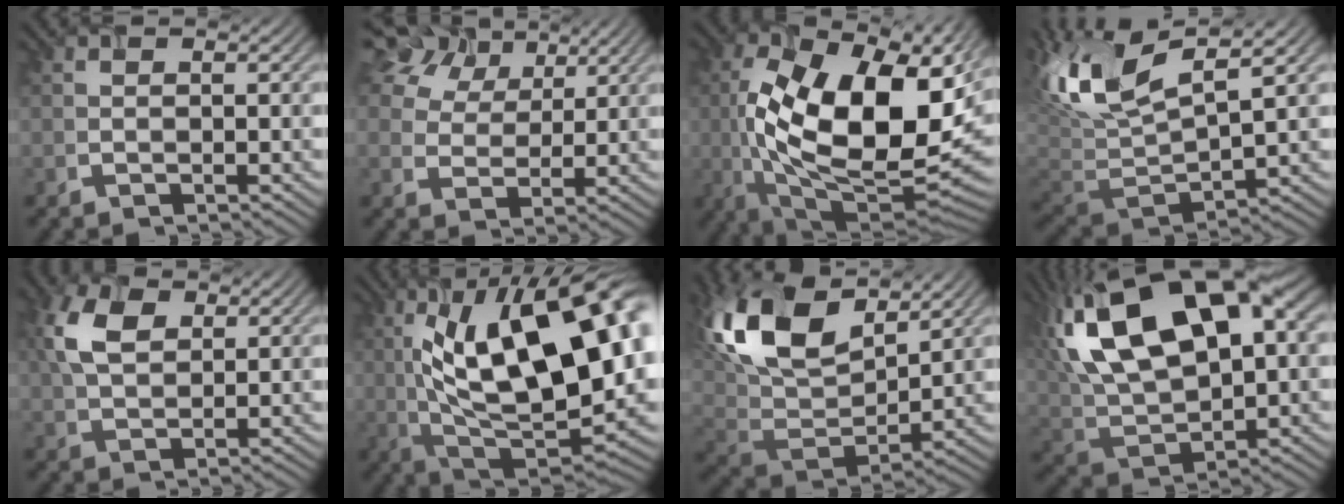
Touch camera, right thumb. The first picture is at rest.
{"total": 11.2, "force": [7.3, 6.5, 5.6], "torque": [-0.146, 0.029, 0.127]}
{"total": 19.0, "force": [1.0, 9.5, 16.4], "torque": [-0.287, -0.002, 0.021]}
{"total": 12.8, "force": [4.8, 5.5, 10.6], "torque": [-0.252, 0.017, 0.089]}
{"total": 6.0, "force": [2.1, 3.6, 4.3], "torque": [-0.107, 0.012, 0.042]}
{"total": 19.2, "force": [3.9, 8.1, 16.9], "torque": [-0.281, 0.024, 0.068]}
{"total": 17.5, "force": [8.7, 9.3, 12.0], "torque": [-0.289, 0.046, 0.161]}
{"total": 19.6, "force": [7.0, 10.3, 15.0], "torque": [-0.314, 0.029, 0.128]}